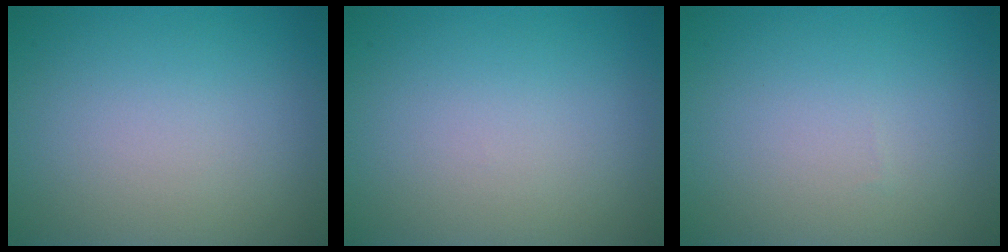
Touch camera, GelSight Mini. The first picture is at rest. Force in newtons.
{"total": 0.0}
{"total": 0.0}